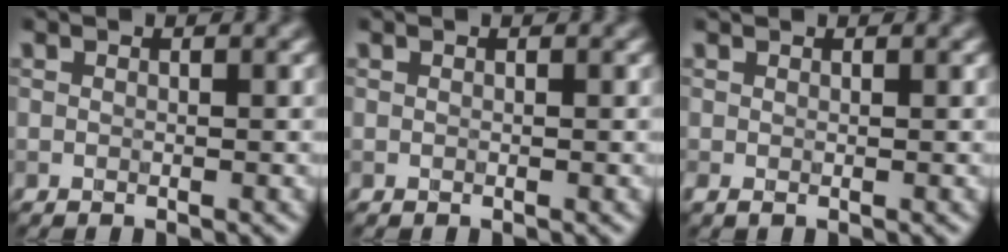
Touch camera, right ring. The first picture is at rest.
{"total": 0.0}
{"total": 0.7, "force": [0.2, 0.4, 0.5], "torque": [-0.013, 0.004, 0.001]}